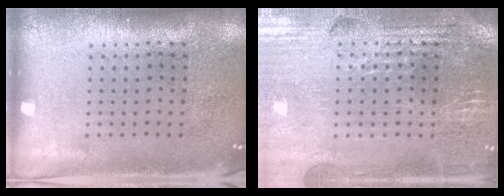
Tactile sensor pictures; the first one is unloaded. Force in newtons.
{"total": 2.9, "press": 2.9, "slide": 0.5}